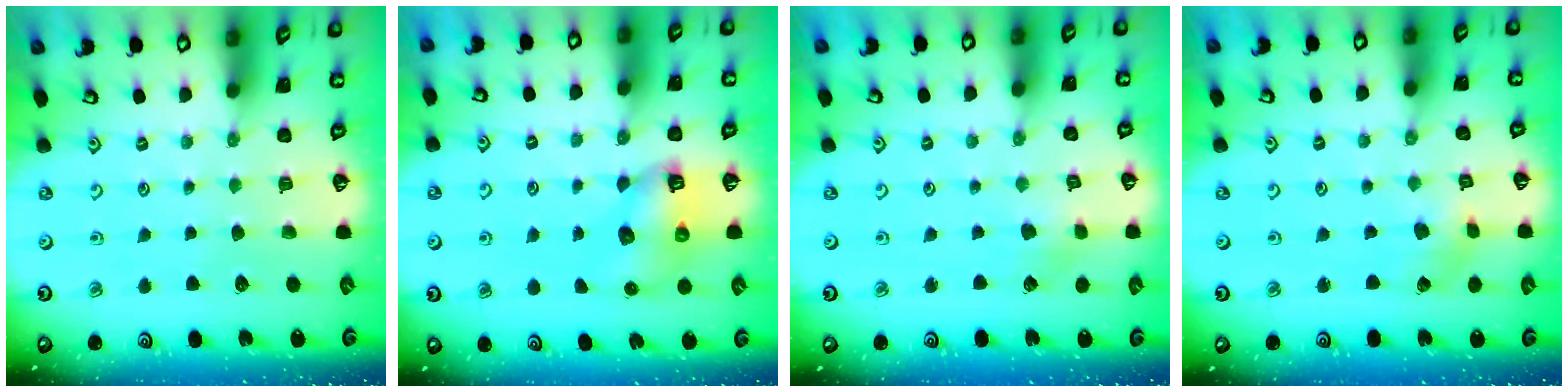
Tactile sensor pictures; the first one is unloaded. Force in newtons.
{"total": 7.2, "press": 7.1, "slide": 0.8}
{"total": 2.8, "press": 2.8, "slide": 0.6}
{"total": 2.6, "press": 2.6, "slide": 0.4}